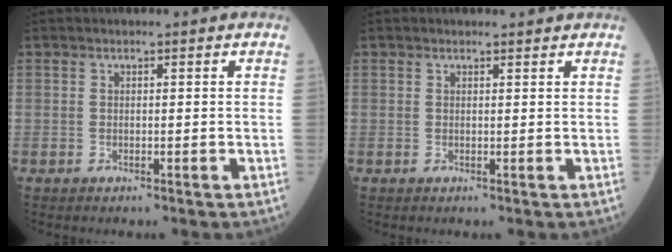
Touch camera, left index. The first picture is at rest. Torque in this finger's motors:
{"motor_torque": [0.50, -0.85, 0.02, 0.03]}